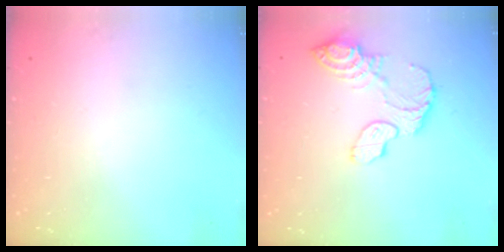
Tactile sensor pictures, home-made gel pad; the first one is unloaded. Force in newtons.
{"total": 12.2, "press": 12.1, "slide": 1.1}